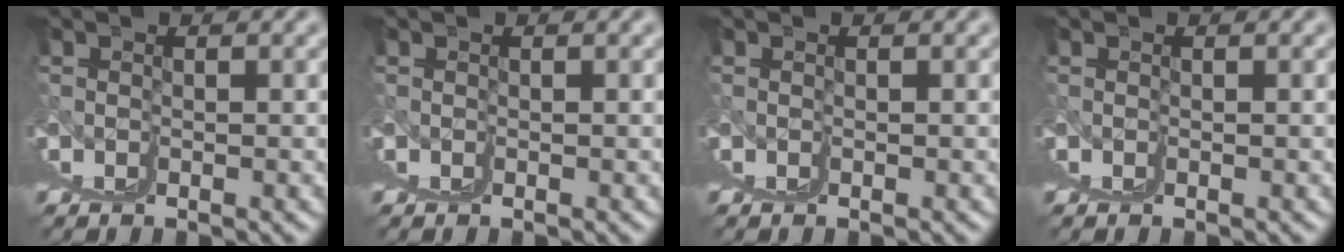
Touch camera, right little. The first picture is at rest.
{"total": 0.0}
{"total": 0.0}
{"total": 0.0}